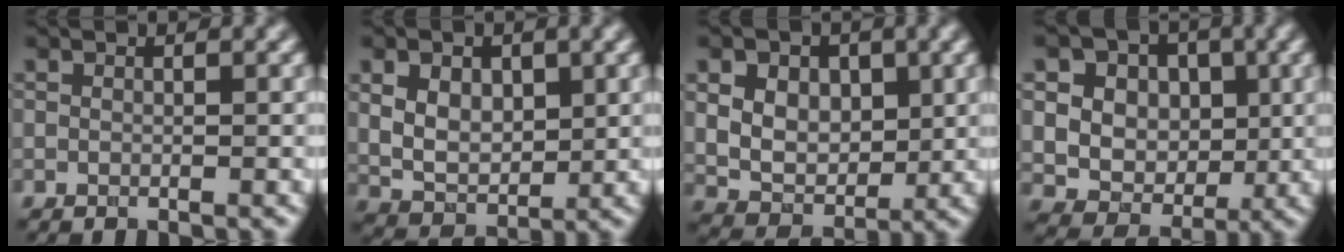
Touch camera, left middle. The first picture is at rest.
{"total": 4.9, "force": [1.3, 3.4, 3.4], "torque": [-0.061, -0.004, 0.025]}
{"total": 8.1, "force": [2.7, 6.1, 4.7], "torque": [-0.084, 0.020, 0.039]}
{"total": 11.6, "force": [3.6, 9.8, 5.0], "torque": [-0.105, 0.017, 0.061]}